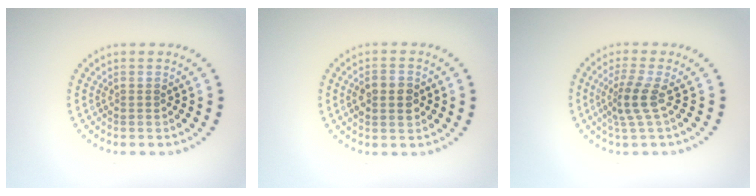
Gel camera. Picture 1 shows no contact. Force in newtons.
{"total": 2.9, "press": 2.9, "slide": 0.1}
{"total": 2.6, "press": 1.9, "slide": 1.8}